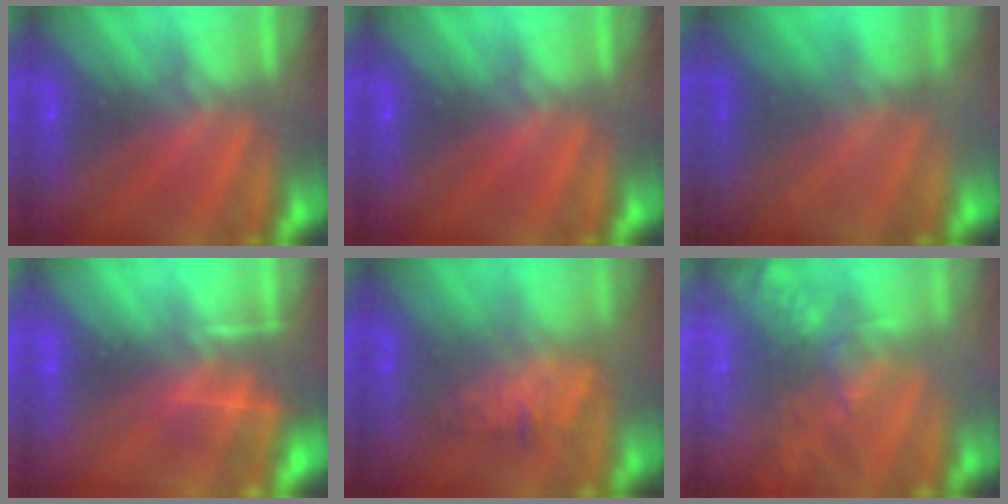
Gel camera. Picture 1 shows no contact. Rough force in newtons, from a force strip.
{"total": 0.0}
{"total": 2.2}
{"total": 5.1}
{"total": 2.7}
{"total": 9.4}